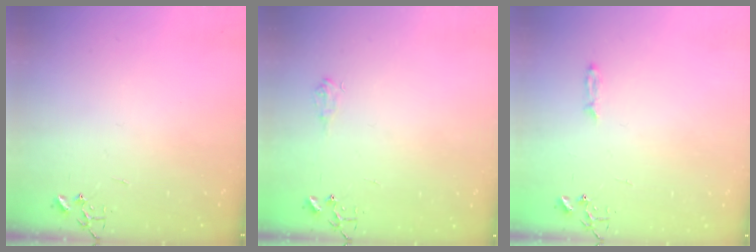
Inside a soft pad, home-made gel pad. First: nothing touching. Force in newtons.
{"total": 6.2, "press": 6.1, "slide": 0.8}
{"total": 3.2, "press": 3.1, "slide": 0.3}